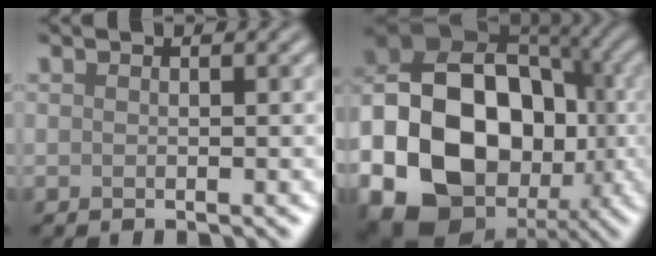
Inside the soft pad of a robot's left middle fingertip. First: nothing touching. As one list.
[{"total": 19.5, "force": [-5.3, 14.6, 11.8], "torque": [-0.210, -0.008, -0.107]}]